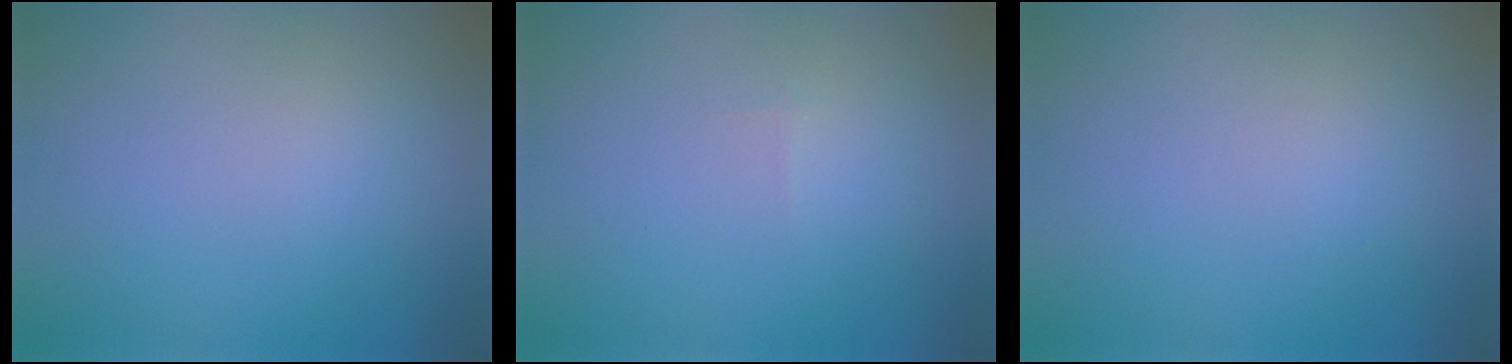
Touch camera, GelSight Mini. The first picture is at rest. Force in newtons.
{"total": 0.0}
{"total": 0.0}